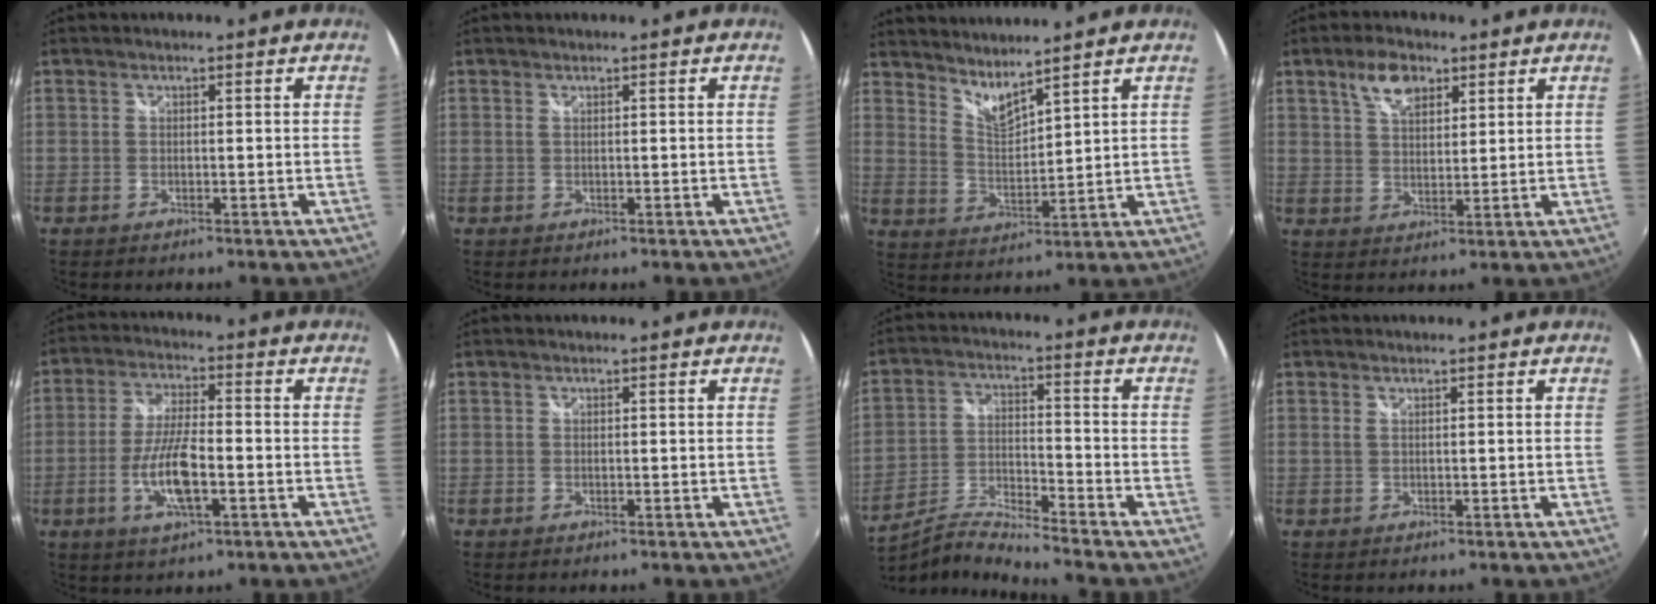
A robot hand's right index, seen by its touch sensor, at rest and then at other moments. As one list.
[{"total": 0.0}, {"total": 6.1, "force": [5.6, 0.3, 2.5], "torque": [-0.042, -0.013, 0.102]}, {"total": 6.8, "force": [4.0, 3.5, 4.2], "torque": [-0.073, 0.012, 0.071]}, {"total": 12.4, "force": [-3.4, 3.3, 11.4], "torque": [-0.234, -0.009, -0.068]}, {"total": 0.0}, {"total": 8.0, "force": [-7.6, -1.4, 2.1], "torque": [-0.048, 0.004, -0.152]}, {"total": 0.0}]